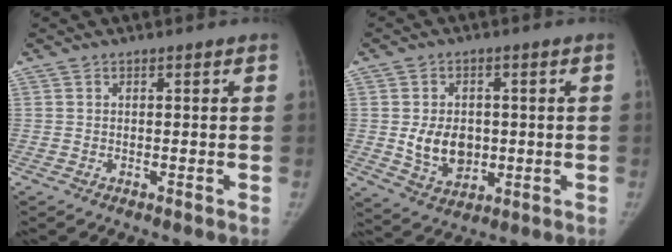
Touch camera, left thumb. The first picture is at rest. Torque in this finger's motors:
{"motor_torque": [0.01, 0.03, 0.10, 0.11, 0.01]}